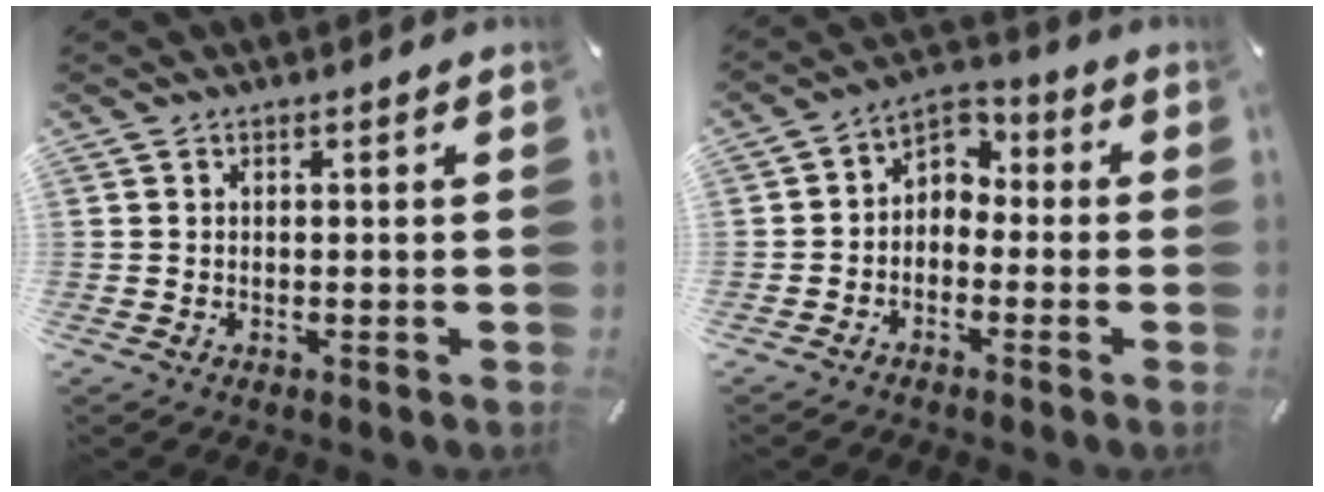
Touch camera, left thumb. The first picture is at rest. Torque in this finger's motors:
{"motor_torque": [-0.31, 0.65, 0.21, 0.05, 0.04]}